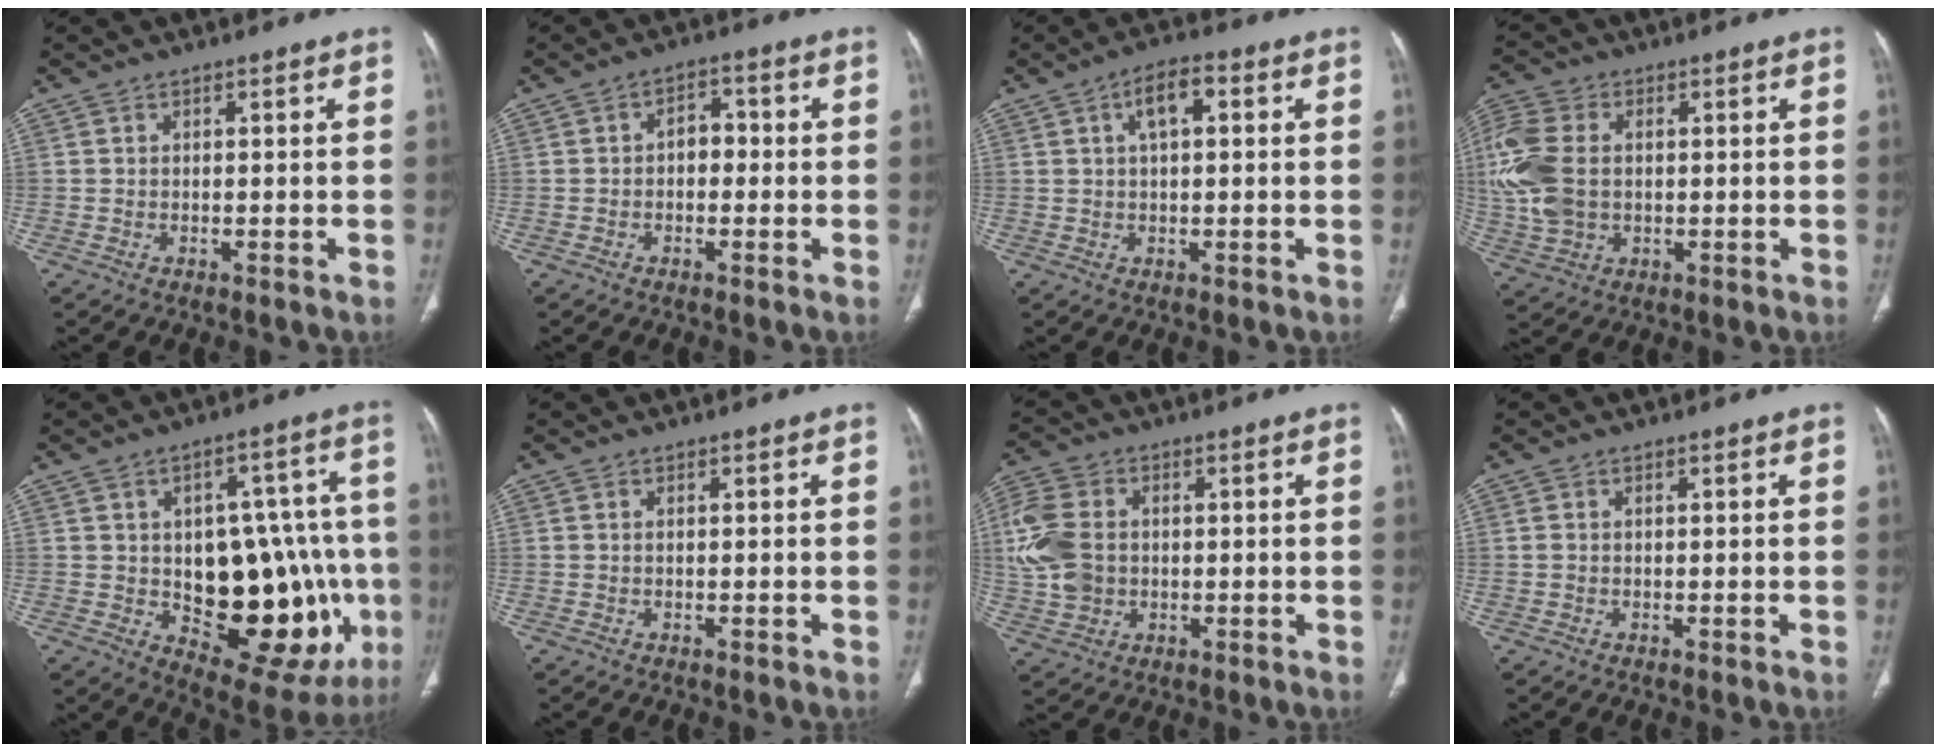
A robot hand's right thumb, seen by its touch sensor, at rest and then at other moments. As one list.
[{"total": 3.6, "force": [-0.4, 2.6, 2.5], "torque": [-0.020, 0.016, -0.015]}, {"total": 5.6, "force": [1.6, 2.6, 4.7], "torque": [-0.076, 0.012, 0.024]}, {"total": 14.2, "force": [1.0, 9.9, 10.1], "torque": [-0.248, 0.006, 0.023]}, {"total": 25.0, "force": [-3.7, 13.4, 20.8], "torque": [-0.224, 0.018, -0.018]}, {"total": 0.0}, {"total": 12.0, "force": [0.8, 9.1, 7.8], "torque": [-0.172, 0.005, 0.019]}, {"total": 0.8, "force": [0.1, 0.6, 0.5], "torque": [-0.022, 0.006, 0.005]}]